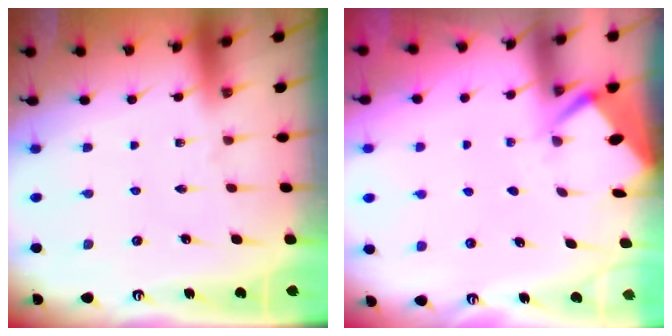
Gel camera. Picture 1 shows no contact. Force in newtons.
{"total": 2.7, "press": 2.7, "slide": 0.3}